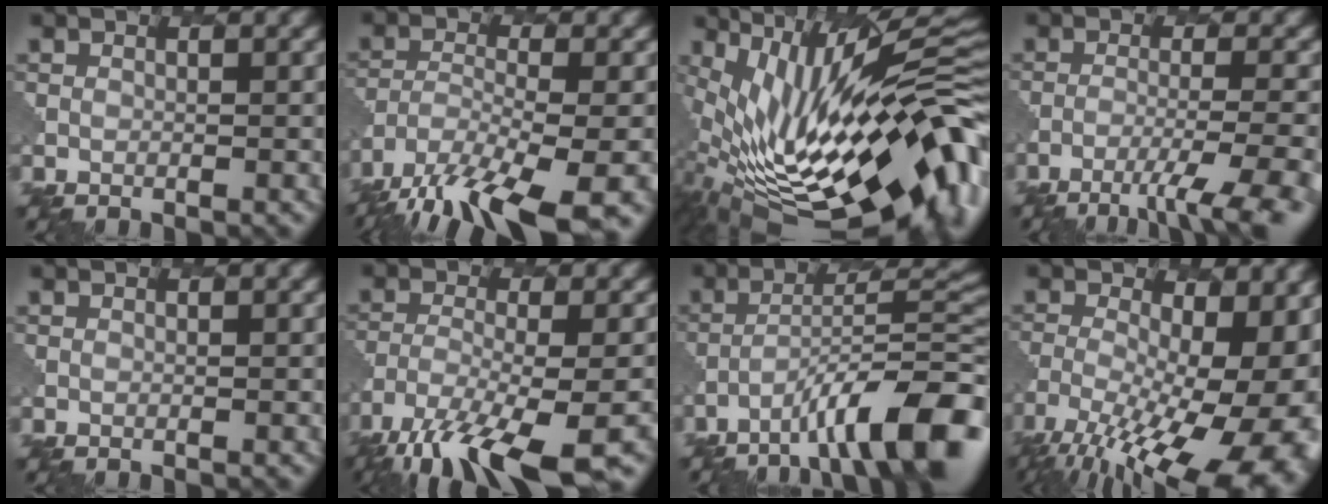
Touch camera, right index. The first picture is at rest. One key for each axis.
{"total": 13.1, "fx": -10.2, "fy": 3.7, "fz": 7.3, "tx": -0.161, "ty": -0.046, "tz": -0.151}
{"total": 18.3, "fx": -0.7, "fy": 6.8, "fz": 16.9, "tx": -0.256, "ty": -0.003, "tz": -0.002}
{"total": 7.0, "fx": -4.9, "fy": 1.0, "fz": 5.0, "tx": -0.077, "ty": 0.002, "tz": -0.071}
{"total": 0.0}
{"total": 11.1, "fx": -8.2, "fy": 2.6, "fz": 7.0, "tx": -0.144, "ty": -0.017, "tz": -0.135}
{"total": 10.0, "fx": -6.0, "fy": 1.8, "fz": 7.8, "tx": -0.116, "ty": 0.022, "tz": -0.094}
{"total": 18.8, "fx": -7.4, "fy": 8.6, "fz": 15.1, "tx": -0.211, "ty": -0.021, "tz": -0.089}